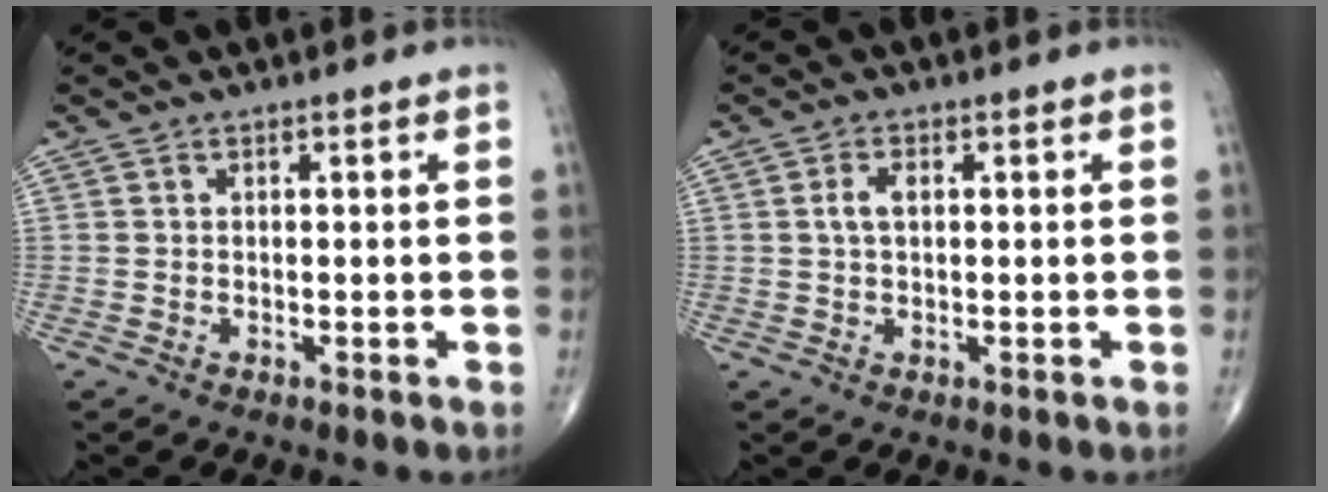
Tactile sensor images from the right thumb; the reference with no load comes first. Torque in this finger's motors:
{"motor_torque": [-0.18, 0.17, 0.17, -0.03, 0.05]}